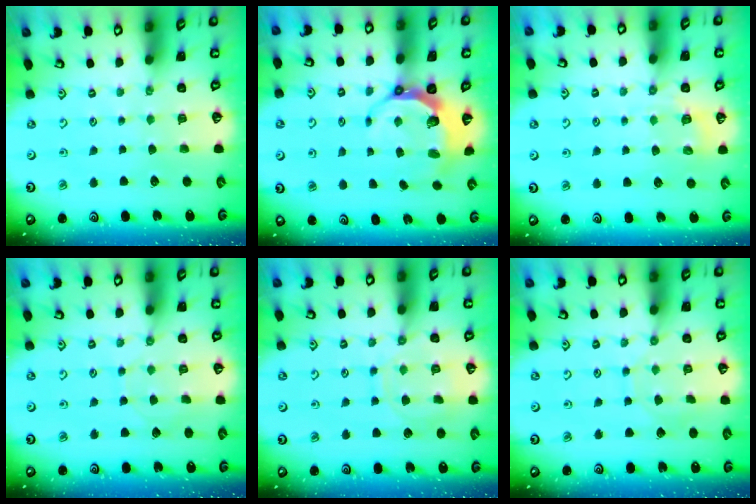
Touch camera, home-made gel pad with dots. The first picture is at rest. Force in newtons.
{"total": 6.4, "press": 5.1, "slide": 3.8}
{"total": 4.8, "press": 4.5, "slide": 1.6}
{"total": 2.9, "press": 2.9, "slide": 0.3}
{"total": 10.5, "press": 10.5, "slide": 0.7}
{"total": 6.7, "press": 6.7, "slide": 0.4}